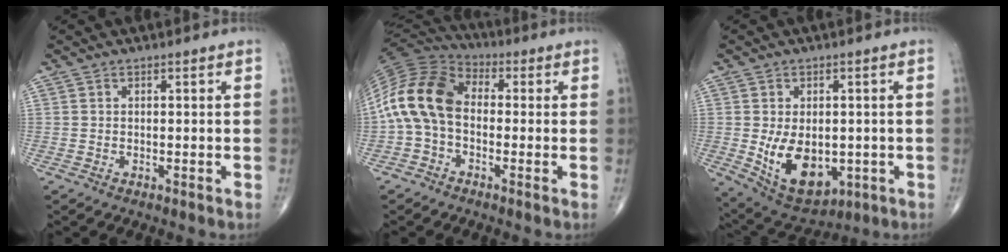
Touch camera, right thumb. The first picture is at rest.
{"total": 14.2, "force": [-0.8, 9.5, 10.6], "torque": [-0.213, 0.033, -0.028]}
{"total": 12.5, "force": [-2.0, 7.9, 9.5], "torque": [-0.131, -0.010, -0.007]}